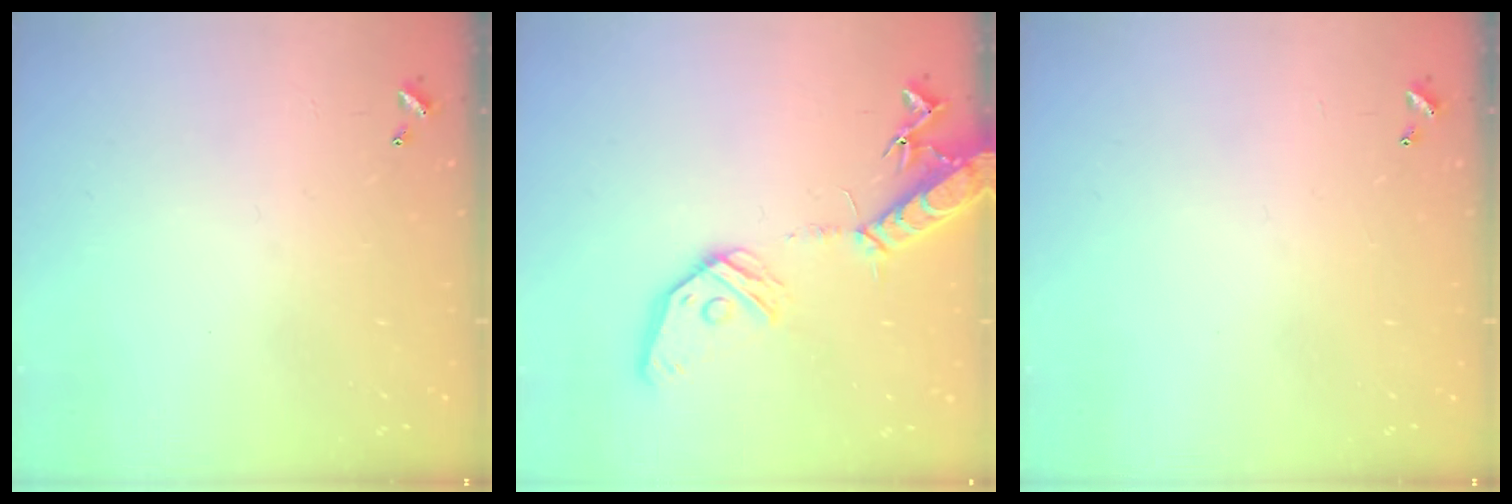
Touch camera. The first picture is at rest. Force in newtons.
{"total": 16.6, "press": 16.2, "slide": 3.2}
{"total": 0.0}